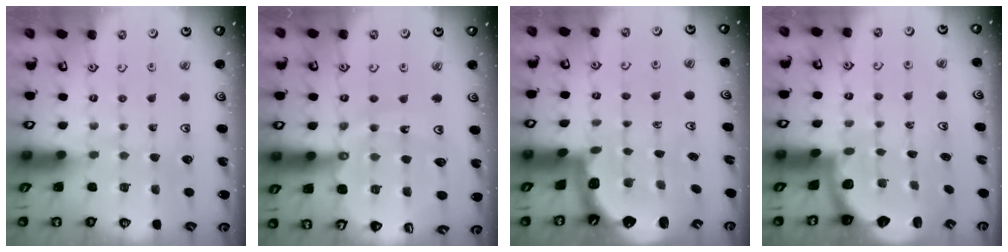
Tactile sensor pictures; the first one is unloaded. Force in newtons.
{"total": 14.1, "press": 14.0, "slide": 1.8}
{"total": 1.9, "press": 1.7, "slide": 0.6}
{"total": 2.4, "press": 2.1, "slide": 1.3}